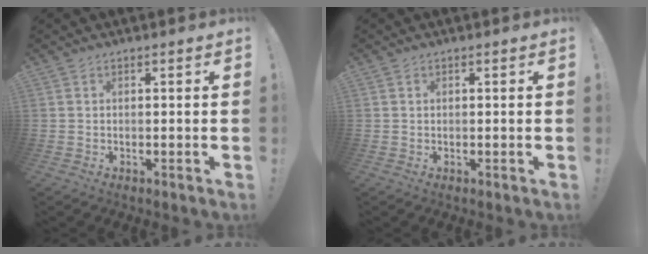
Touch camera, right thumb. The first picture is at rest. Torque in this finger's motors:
{"motor_torque": [-0.23, -0.05, 0.02, 0.03, -0.07]}